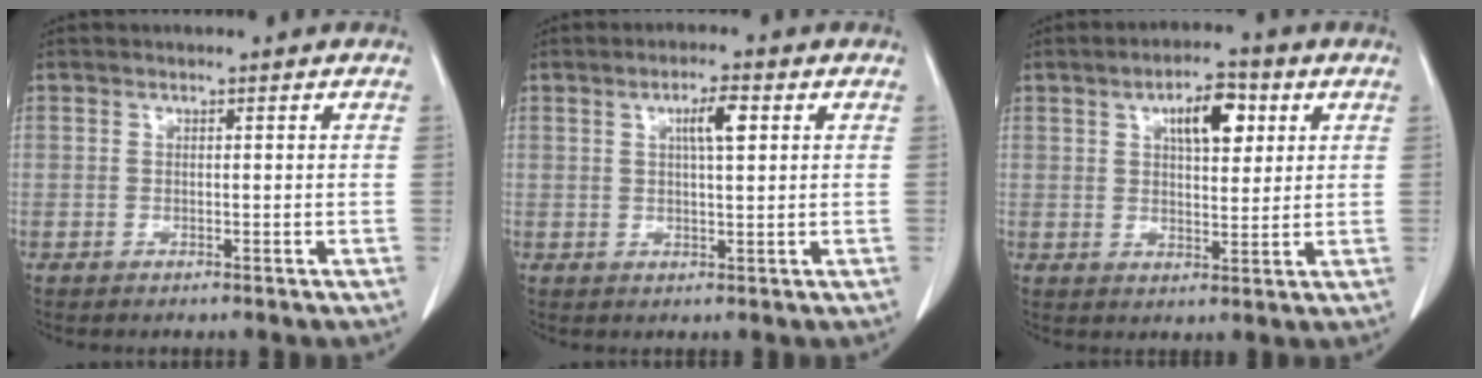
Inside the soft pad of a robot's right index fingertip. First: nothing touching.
{"total": 4.1, "force": [1.4, 0.7, 3.8], "torque": [-0.065, 0.004, 0.024]}
{"total": 7.4, "force": [3.0, 2.8, 6.2], "torque": [-0.099, 0.011, 0.048]}